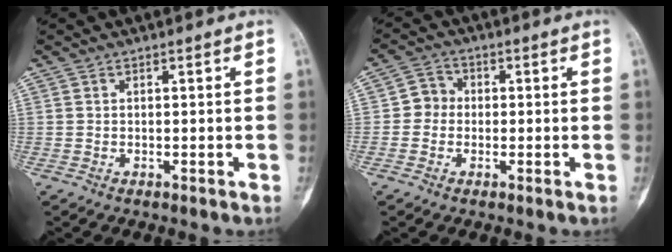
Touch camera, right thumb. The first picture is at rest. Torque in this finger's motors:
{"motor_torque": [-0.01, 0.02, 0.03, 0.00, 0.00]}